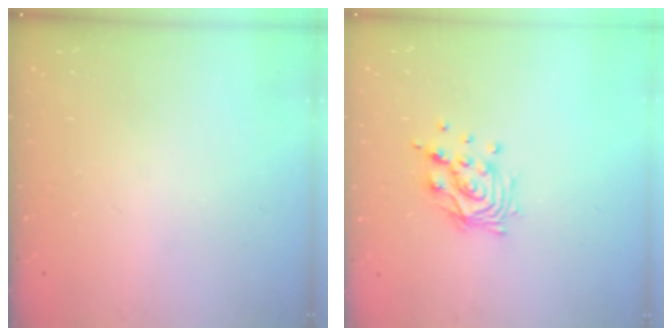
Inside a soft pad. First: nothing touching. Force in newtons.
{"total": 11.1, "press": 11.0, "slide": 0.9}